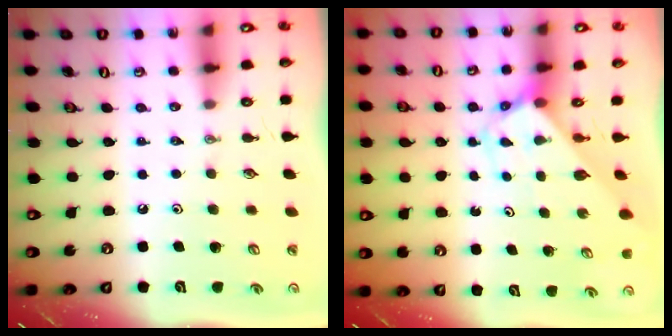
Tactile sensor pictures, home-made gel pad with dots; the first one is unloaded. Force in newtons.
{"total": 2.8, "press": 2.8, "slide": 0.2}